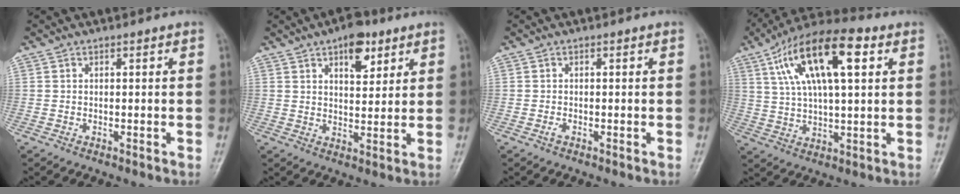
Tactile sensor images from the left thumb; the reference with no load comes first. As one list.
[{"total": 7.8, "force": [4.4, 3.8, 5.3], "torque": [-0.051, -0.020, 0.061]}, {"total": 0.8, "force": [-0.4, 0.4, 0.6], "torque": [-0.011, -0.001, -0.008]}, {"total": 17.9, "force": [6.6, 7.1, 15.1], "torque": [-0.257, 0.010, 0.109]}]